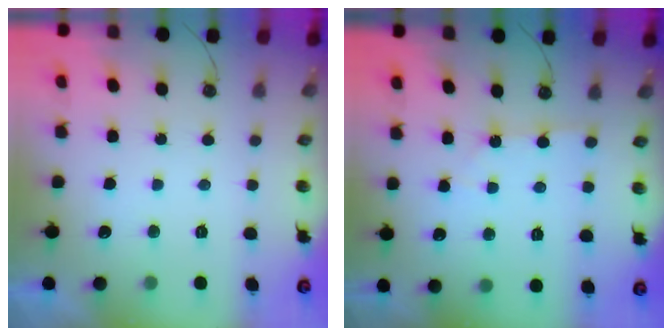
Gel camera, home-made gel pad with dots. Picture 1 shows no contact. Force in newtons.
{"total": 1.8, "press": 1.8, "slide": 0.3}